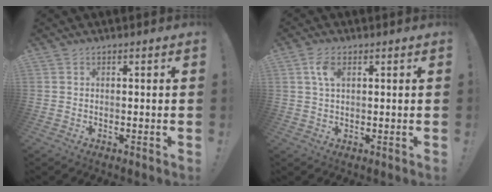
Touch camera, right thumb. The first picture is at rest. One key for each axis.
{"total": 4.5, "fx": 1.5, "fy": 2.3, "fz": 3.6, "tx": -0.060, "ty": 0.000, "tz": 0.024}